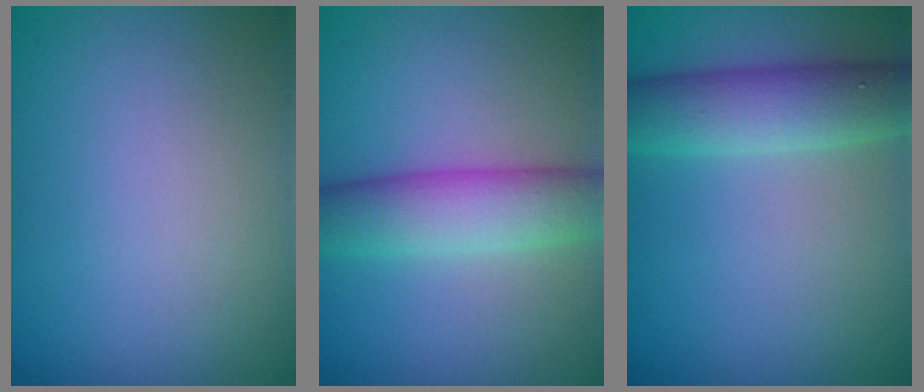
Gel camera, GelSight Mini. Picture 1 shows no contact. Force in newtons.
{"total": 5.5, "press": 5.5, "slide": 0.2}
{"total": 5.2, "press": 5.2, "slide": 0.3}